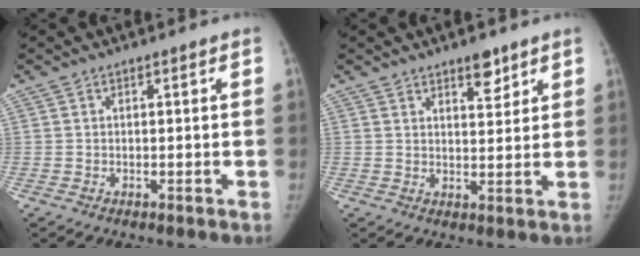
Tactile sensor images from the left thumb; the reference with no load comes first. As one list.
[{"total": 4.6, "force": [3.3, 2.0, 2.6], "torque": [-0.018, -0.022, 0.050]}]